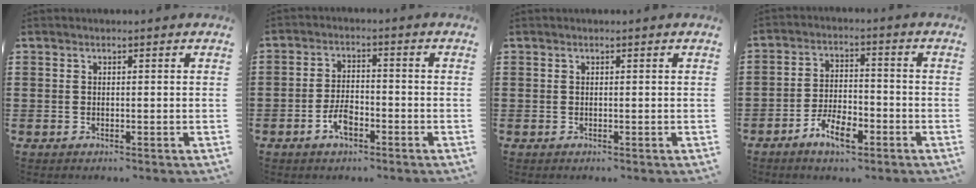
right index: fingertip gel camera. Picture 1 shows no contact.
{"total": 4.4, "force": [-2.3, 1.9, 3.3], "torque": [-0.077, -0.002, -0.047]}
{"total": 0.0}
{"total": 6.1, "force": [-3.9, 2.2, 4.1], "torque": [-0.086, 0.005, -0.075]}